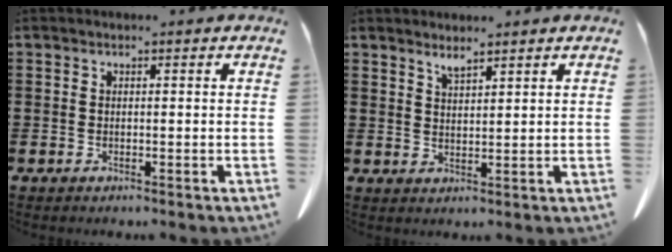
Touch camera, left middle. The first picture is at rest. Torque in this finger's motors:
{"motor_torque": [-0.08, -0.11, 0.01, 0.00]}